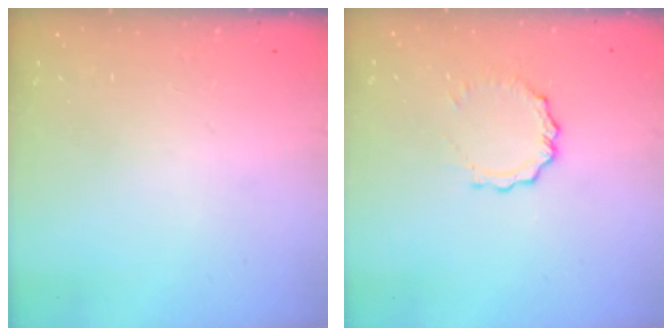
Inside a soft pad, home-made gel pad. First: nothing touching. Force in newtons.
{"total": 4.5, "press": 4.4, "slide": 0.5}